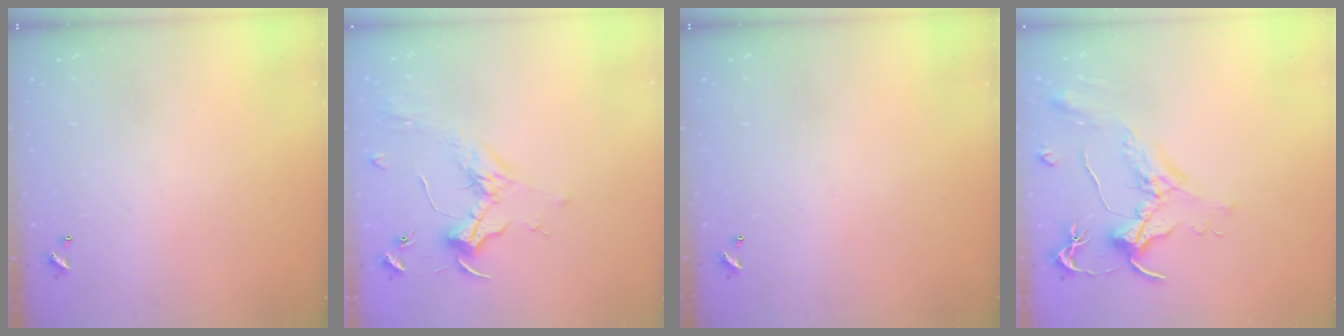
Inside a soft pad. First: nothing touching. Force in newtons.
{"total": 1.8, "press": 1.6, "slide": 0.8}
{"total": 0.0}
{"total": 1.6, "press": 1.4, "slide": 0.7}